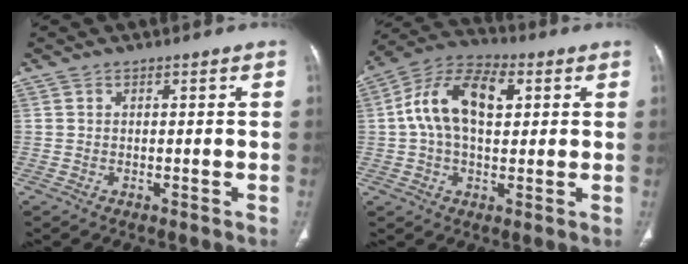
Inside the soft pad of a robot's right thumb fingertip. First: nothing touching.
{"total": 14.0, "force": [2.9, 8.1, 11.0], "torque": [-0.194, 0.025, 0.046]}